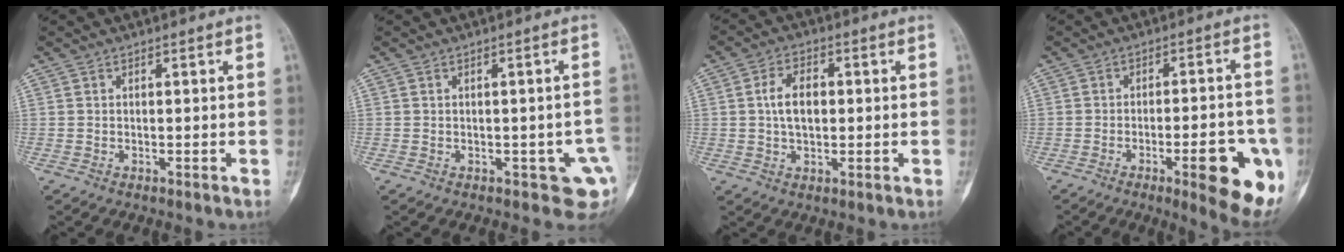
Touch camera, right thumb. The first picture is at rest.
{"total": 5.9, "force": [-1.7, 3.1, 4.8], "torque": [-0.028, 0.002, -0.014]}
{"total": 6.5, "force": [0.5, 4.0, 5.2], "torque": [-0.087, 0.010, 0.007]}
{"total": 13.6, "force": [-5.2, 3.6, 12.1], "torque": [-0.141, 0.011, -0.063]}